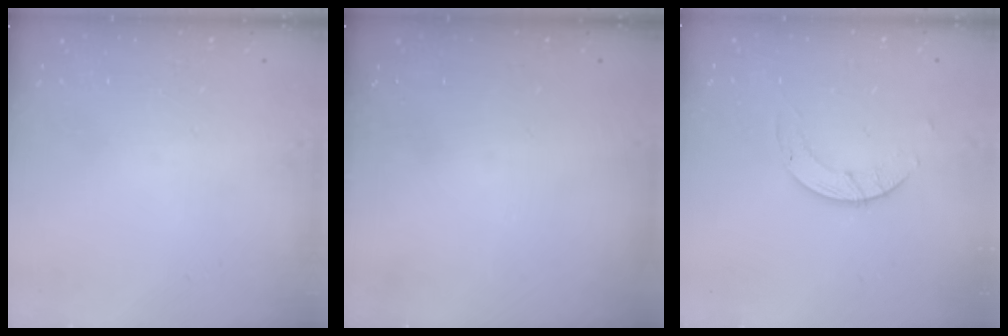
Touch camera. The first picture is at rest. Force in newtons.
{"total": 0.0}
{"total": 2.8, "press": 2.8, "slide": 0.3}